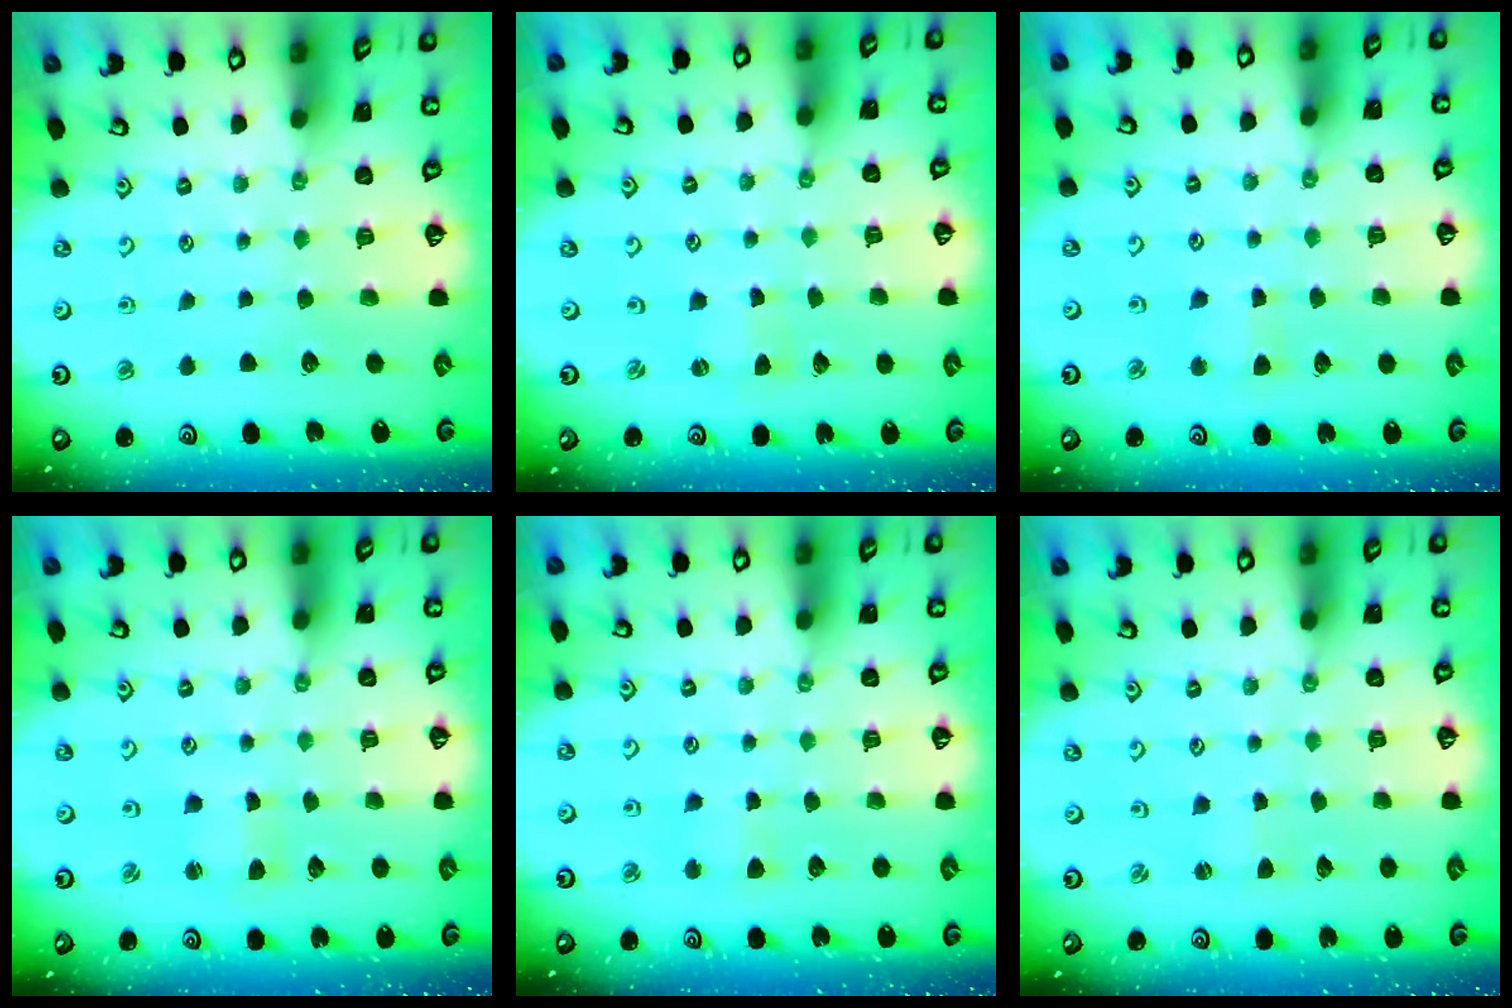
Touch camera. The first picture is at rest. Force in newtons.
{"total": 0.0}
{"total": 3.8, "press": 3.8, "slide": 0.4}
{"total": 1.5, "press": 1.5, "slide": 0.3}
{"total": 2.9, "press": 2.9, "slide": 0.5}
{"total": 0.9, "press": 0.9, "slide": 0.2}